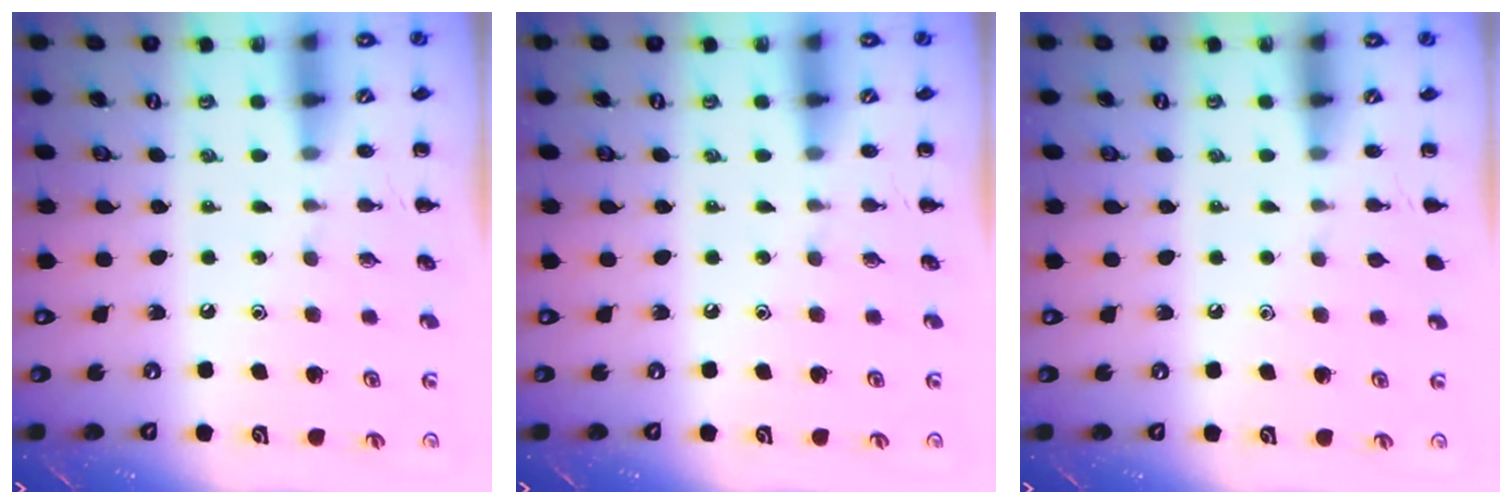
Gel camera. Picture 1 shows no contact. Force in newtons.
{"total": 0.0}
{"total": 0.6, "press": 0.6, "slide": 0.1}